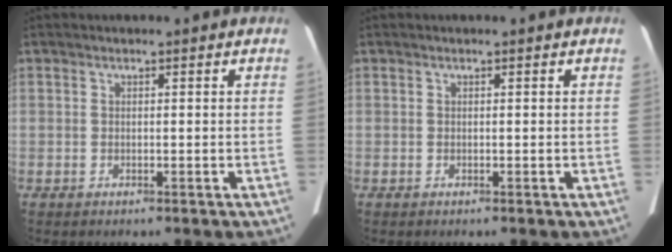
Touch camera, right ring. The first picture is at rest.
{"total": 0.0}